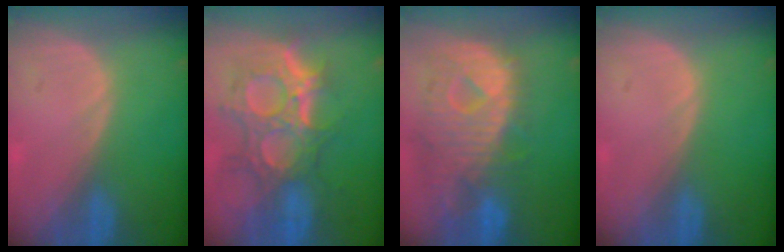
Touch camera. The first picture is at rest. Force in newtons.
{"total": 12.0, "press": 10.8, "slide": 5.3}
{"total": 12.1, "press": 10.5, "slide": 6.1}
{"total": 0.0}